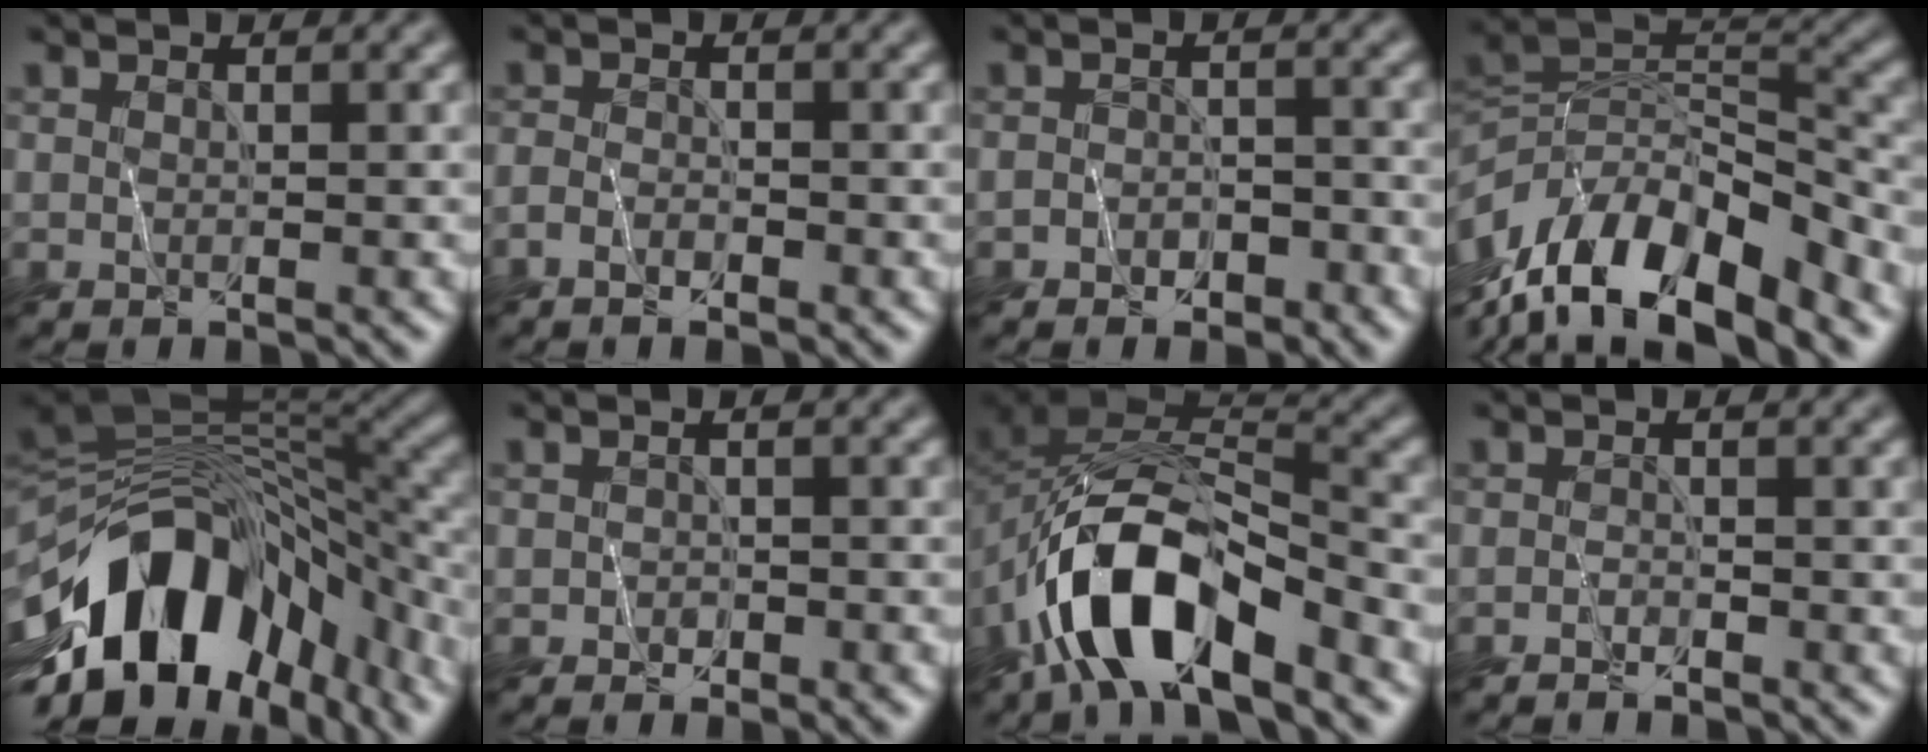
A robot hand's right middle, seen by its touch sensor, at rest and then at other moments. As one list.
[{"total": 1.6, "force": [-1.5, 0.2, 0.5], "torque": [-0.014, -0.004, -0.034]}, {"total": 2.2, "force": [-1.9, 0.8, 0.8], "torque": [-0.011, -0.003, -0.037]}, {"total": 12.6, "force": [-8.4, 5.1, 8.0], "torque": [-0.157, 0.013, -0.146]}, {"total": 15.2, "force": [-7.6, 7.2, 11.1], "torque": [-0.187, 0.000, -0.122]}, {"total": 1.2, "force": [-0.9, 0.5, 0.5], "torque": [-0.010, -0.008, -0.019]}, {"total": 10.1, "force": [-6.1, 4.1, 6.9], "torque": [-0.126, 0.003, -0.115]}, {"total": 1.2, "force": [-1.2, -0.3, -0.3], "torque": [0.002, -0.001, -0.027]}]